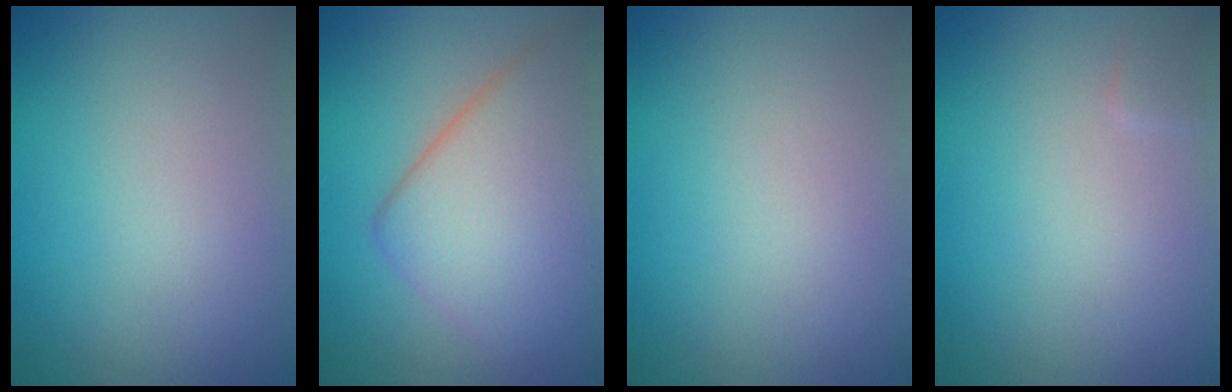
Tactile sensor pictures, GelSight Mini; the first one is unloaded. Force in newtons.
{"total": 6.6, "press": 6.6, "slide": 0.5}
{"total": 0.0}
{"total": 0.8, "press": 0.8, "slide": 0.0}